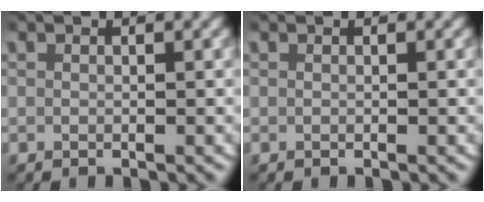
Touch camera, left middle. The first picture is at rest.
{"total": 0.0}